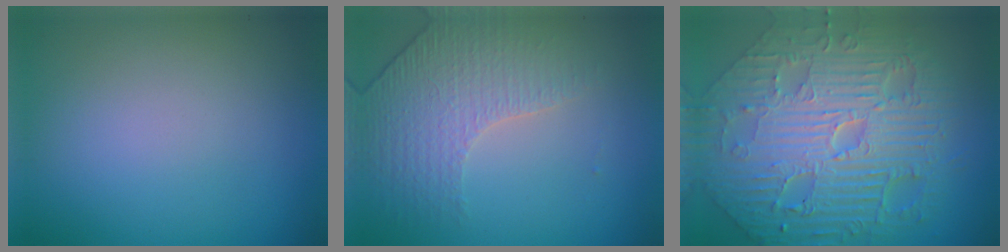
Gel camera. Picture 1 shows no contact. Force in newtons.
{"total": 4.1, "press": 3.1, "slide": 2.7}
{"total": 11.6, "press": 7.7, "slide": 8.7}